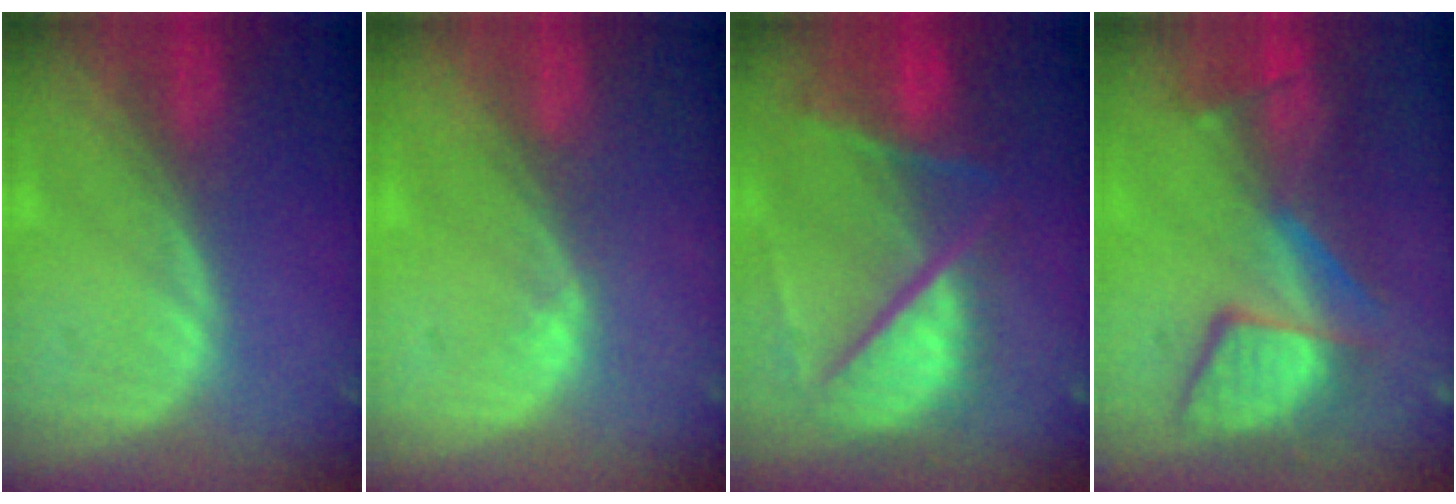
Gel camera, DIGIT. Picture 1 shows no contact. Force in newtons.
{"total": 1.0, "press": 0.8, "slide": 0.6}
{"total": 10.9, "press": 9.0, "slide": 6.1}
{"total": 9.5, "press": 9.2, "slide": 2.1}